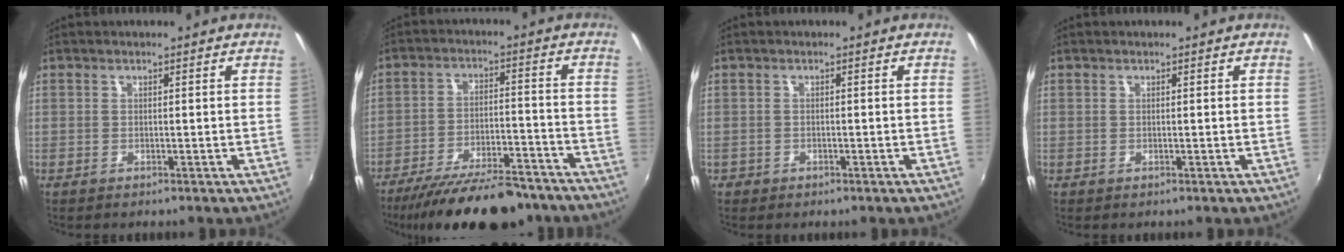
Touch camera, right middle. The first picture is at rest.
{"total": 19.4, "force": [-16.1, 5.2, 9.5], "torque": [-0.173, -0.021, -0.233]}
{"total": 1.6, "force": [-1.0, 1.2, 0.5], "torque": [-0.014, -0.002, -0.014]}
{"total": 0.0}